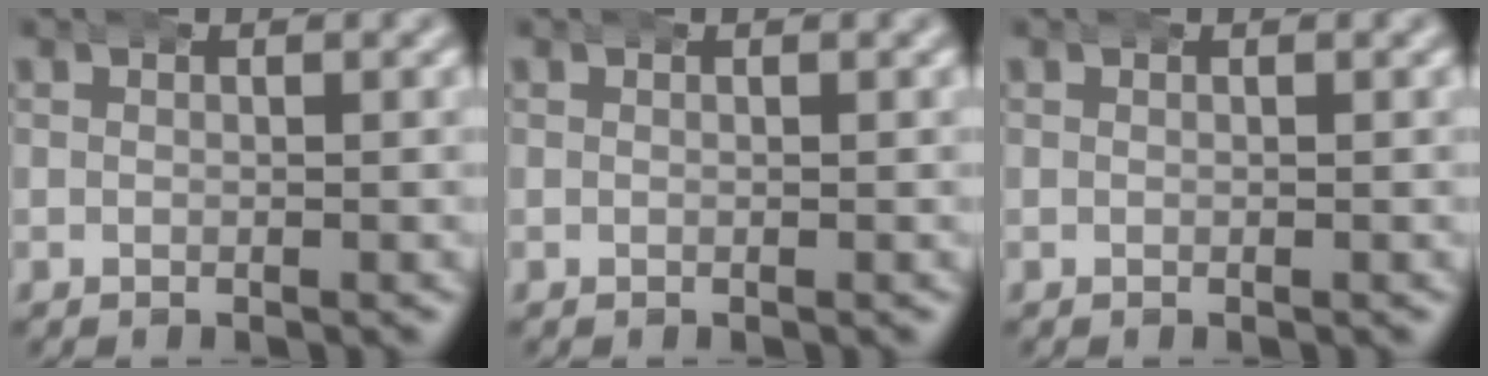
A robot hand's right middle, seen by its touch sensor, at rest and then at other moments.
{"total": 0.0}
{"total": 0.0}